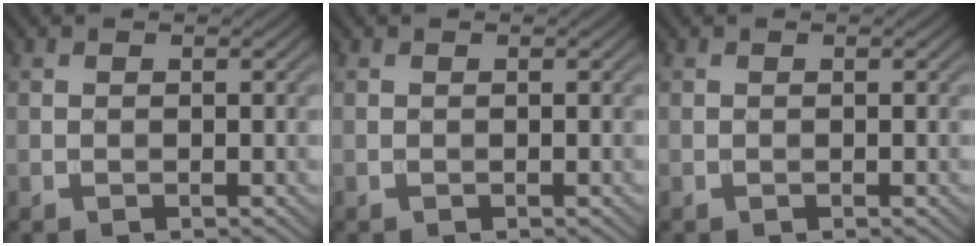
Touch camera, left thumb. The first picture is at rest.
{"total": 0.0}
{"total": 0.0}